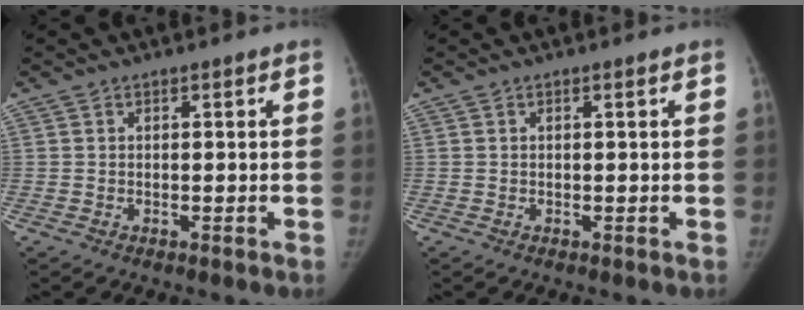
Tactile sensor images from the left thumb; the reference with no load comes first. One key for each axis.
{"total": 0.0}